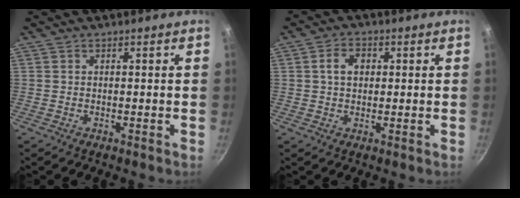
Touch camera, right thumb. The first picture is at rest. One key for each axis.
{"total": 4.5, "fx": 0.8, "fy": 3.4, "fz": 2.9, "tx": -0.032, "ty": 0.008, "tz": 0.009}